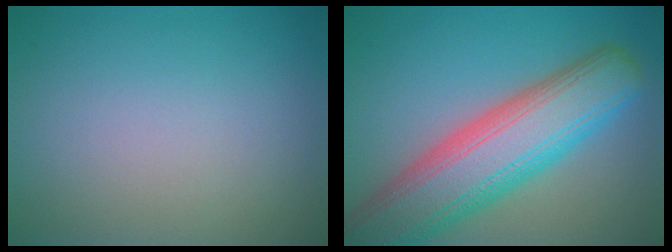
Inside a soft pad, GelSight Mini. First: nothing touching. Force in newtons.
{"total": 10.5, "press": 10.5, "slide": 0.6}